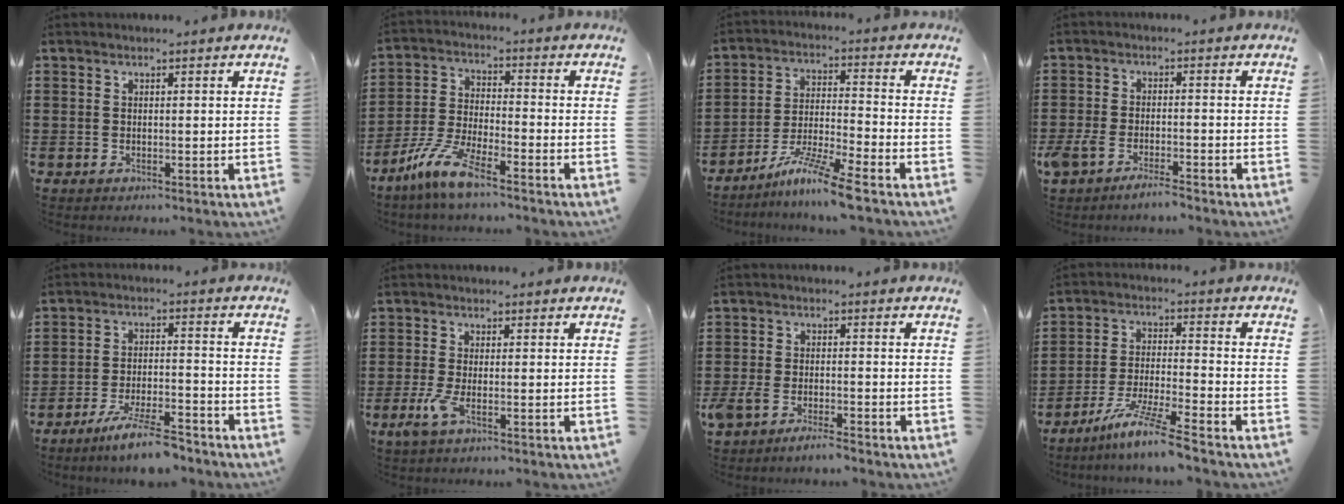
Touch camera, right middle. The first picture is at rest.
{"total": 8.4, "force": [-6.3, 0.9, 5.6], "torque": [-0.136, -0.014, -0.127]}
{"total": 8.7, "force": [-7.0, -0.6, 5.2], "torque": [-0.101, -0.011, -0.135]}
{"total": 3.7, "force": [-3.1, 0.8, 2.0], "torque": [-0.055, -0.005, -0.064]}
{"total": 7.6, "force": [-6.3, 0.5, 4.1], "torque": [-0.082, -0.005, -0.119]}
{"total": 3.4, "force": [-1.2, 0.9, 3.1], "torque": [-0.075, -0.008, -0.028]}
{"total": 3.6, "force": [-3.1, 0.7, 1.8], "torque": [-0.052, -0.004, -0.066]}
{"total": 8.3, "force": [-6.8, -0.4, 4.8], "torque": [-0.101, -0.014, -0.133]}